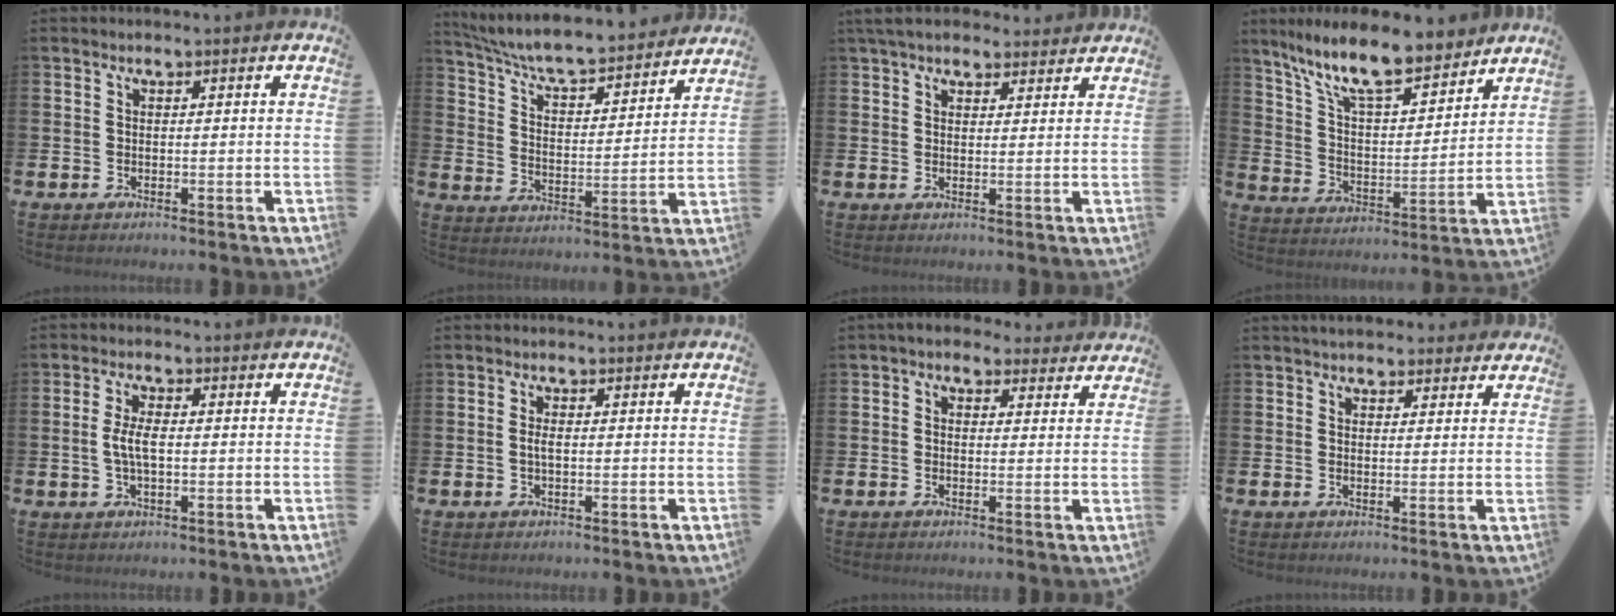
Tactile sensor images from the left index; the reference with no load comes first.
{"total": 7.4, "force": [7.0, 0.8, 2.4], "torque": [-0.078, -0.057, 0.117]}
{"total": 5.0, "force": [4.5, 1.8, 1.4], "torque": [-0.034, -0.011, 0.084]}
{"total": 12.2, "force": [10.2, 2.9, 6.0], "torque": [-0.137, -0.059, 0.178]}
{"total": 3.6, "force": [0.0, 1.4, 3.3], "torque": [-0.062, -0.001, -0.006]}
{"total": 1.3, "force": [-0.1, 0.5, 1.2], "torque": [-0.023, 0.002, -0.004]}
{"total": 2.9, "force": [2.4, 1.6, 0.4], "torque": [-0.005, -0.011, 0.038]}
{"total": 3.8, "force": [3.5, 1.4, 0.4], "torque": [-0.002, -0.013, 0.064]}